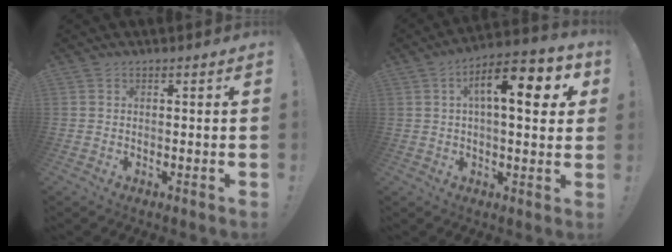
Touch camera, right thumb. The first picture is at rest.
{"total": 14.3, "force": [4.1, 5.1, 12.8], "torque": [-0.189, -0.006, 0.058]}